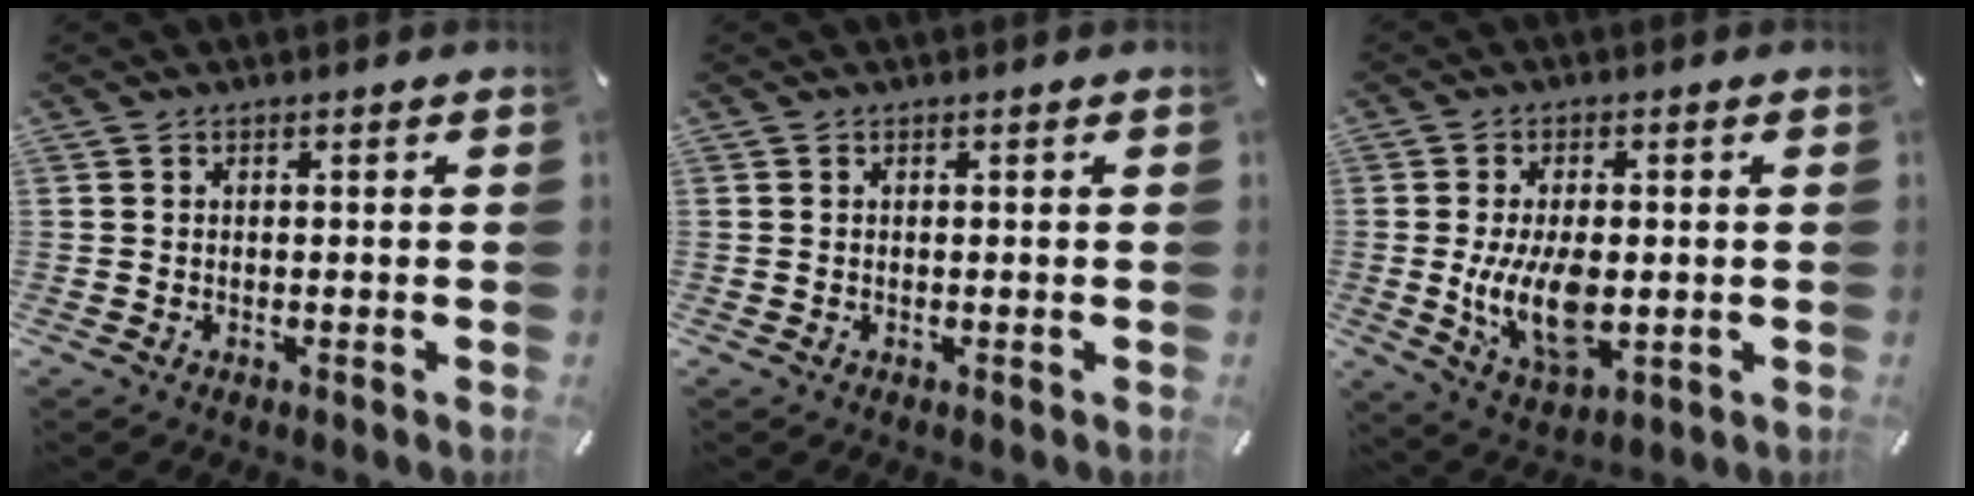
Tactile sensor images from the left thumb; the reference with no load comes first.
{"total": 0.0}
{"total": 11.8, "force": [-1.0, 6.3, 9.9], "torque": [-0.201, -0.018, -0.015]}